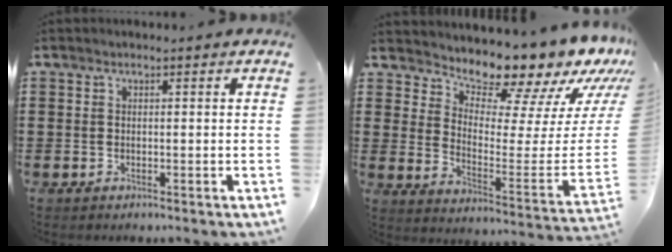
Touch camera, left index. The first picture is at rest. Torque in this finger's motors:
{"motor_torque": [2.14, 0.00, 0.30, 0.05]}